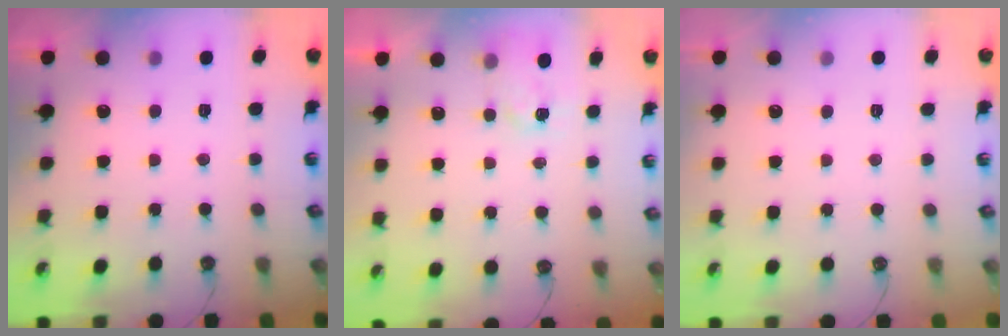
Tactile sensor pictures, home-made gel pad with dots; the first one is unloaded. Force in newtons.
{"total": 3.0, "press": 2.9, "slide": 0.3}
{"total": 0.0}